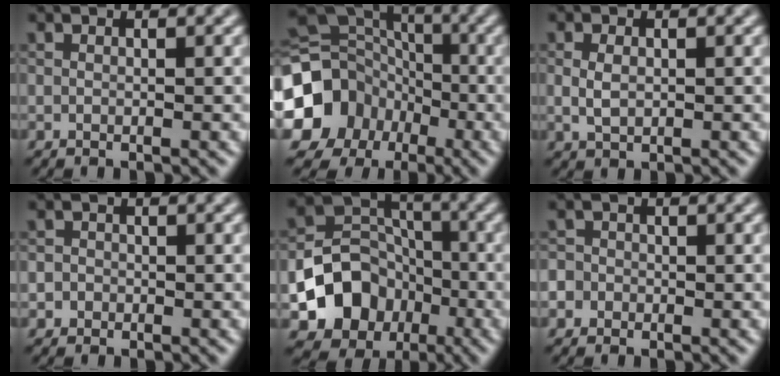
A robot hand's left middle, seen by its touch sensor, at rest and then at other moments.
{"total": 18.6, "force": [-6.6, 16.4, 5.9], "torque": [-0.163, -0.029, -0.130]}
{"total": 1.7, "force": [0.1, 1.1, 1.3], "torque": [-0.031, 0.001, 0.003]}
{"total": 1.2, "force": [-0.3, 1.1, 0.2], "torque": [0.010, 0.000, -0.009]}
{"total": 8.0, "force": [-3.1, 6.5, 3.5], "torque": [-0.044, -0.006, -0.056]}
{"total": 2.7, "force": [-0.8, 2.5, 0.6], "torque": [0.008, 0.011, -0.037]}